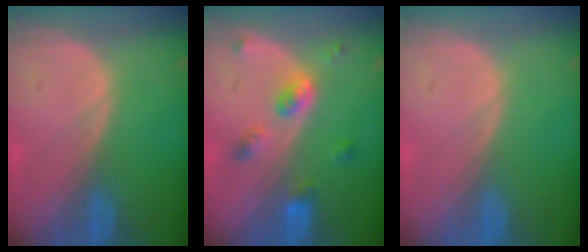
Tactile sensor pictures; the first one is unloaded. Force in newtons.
{"total": 5.1, "press": 4.5, "slide": 2.3}
{"total": 0.0}